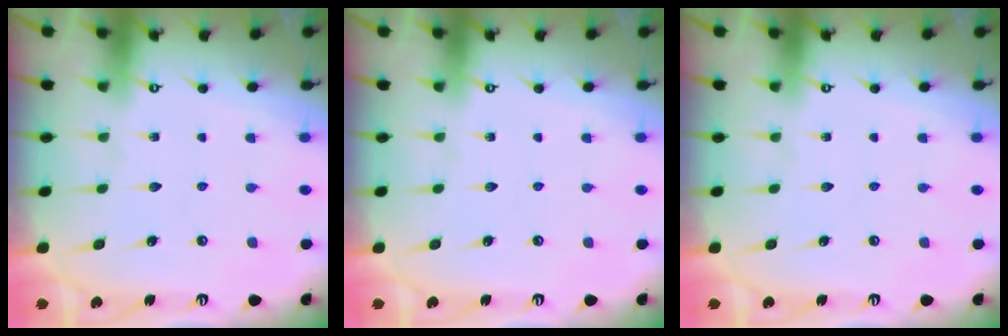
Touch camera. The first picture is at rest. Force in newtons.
{"total": 0.0}
{"total": 0.0}